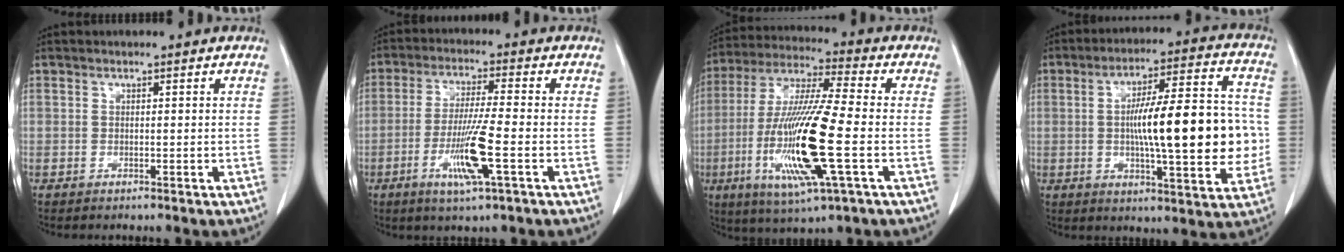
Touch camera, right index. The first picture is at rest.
{"total": 9.2, "force": [-3.1, -0.2, 8.6], "torque": [-0.168, -0.014, -0.058]}
{"total": 18.1, "force": [-4.0, 1.2, 17.6], "torque": [-0.364, -0.017, -0.073]}
{"total": 18.2, "force": [-0.7, 3.6, 17.8], "torque": [-0.271, 0.020, -0.009]}